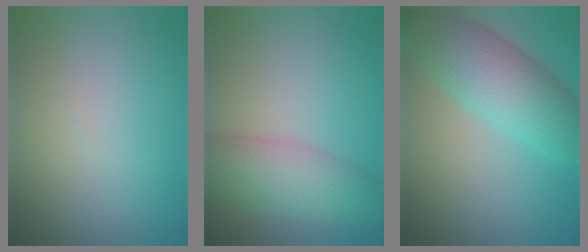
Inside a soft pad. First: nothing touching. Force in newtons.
{"total": 5.6, "press": 5.6, "slide": 0.2}
{"total": 7.5, "press": 7.5, "slide": 0.2}